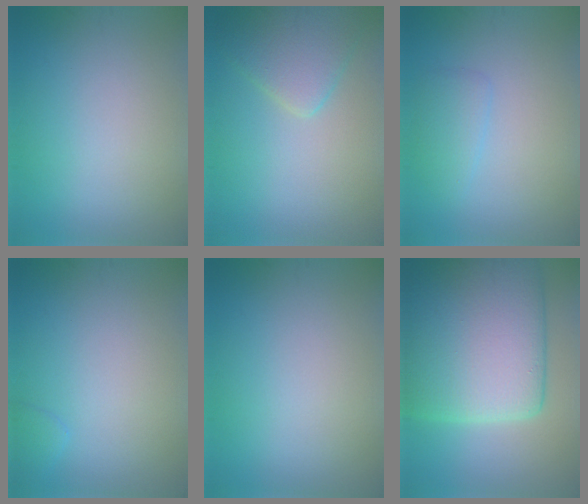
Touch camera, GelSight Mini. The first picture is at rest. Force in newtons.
{"total": 3.9, "press": 3.9, "slide": 0.4}
{"total": 1.8, "press": 1.8, "slide": 0.0}
{"total": 1.0, "press": 1.0, "slide": 0.1}
{"total": 0.0}
{"total": 14.6, "press": 14.6, "slide": 0.8}